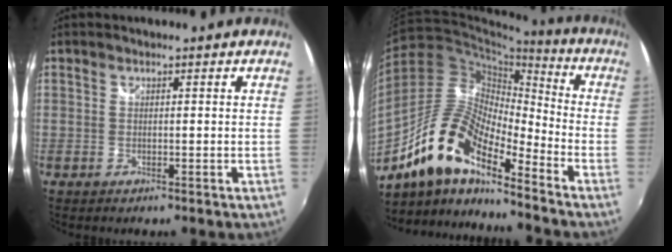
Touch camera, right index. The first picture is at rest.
{"total": 16.4, "force": [-11.2, 5.0, 11.0], "torque": [-0.202, 0.000, -0.224]}